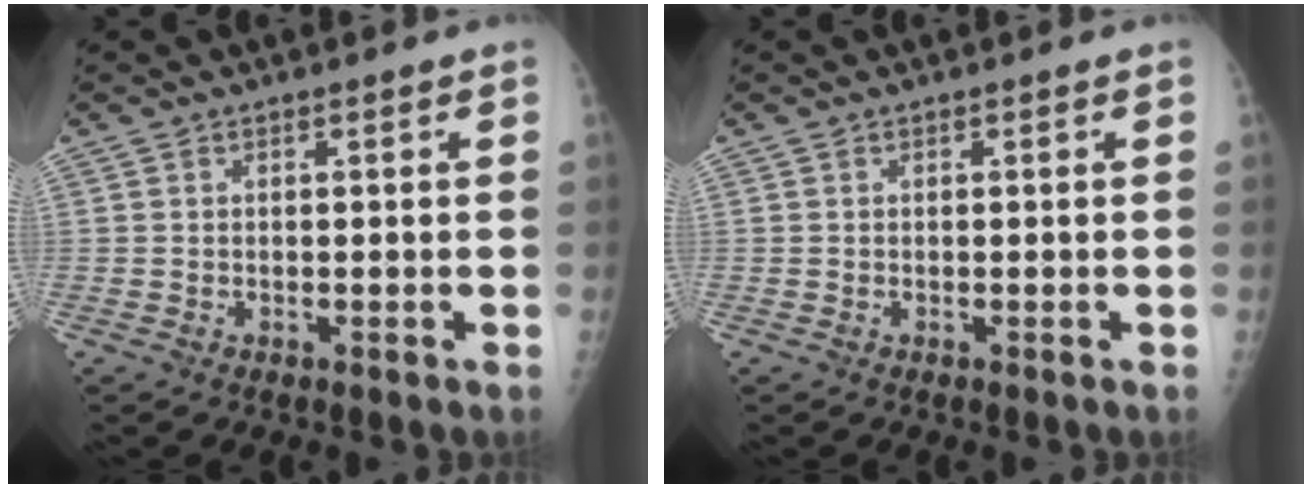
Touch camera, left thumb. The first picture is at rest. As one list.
[{"total": 0.0}]